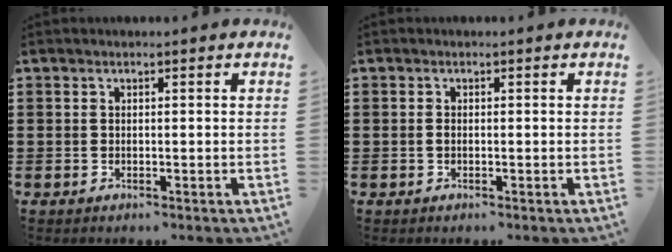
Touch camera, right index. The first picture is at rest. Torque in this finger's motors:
{"motor_torque": [2.14, 0.00, 0.01, 0.03]}